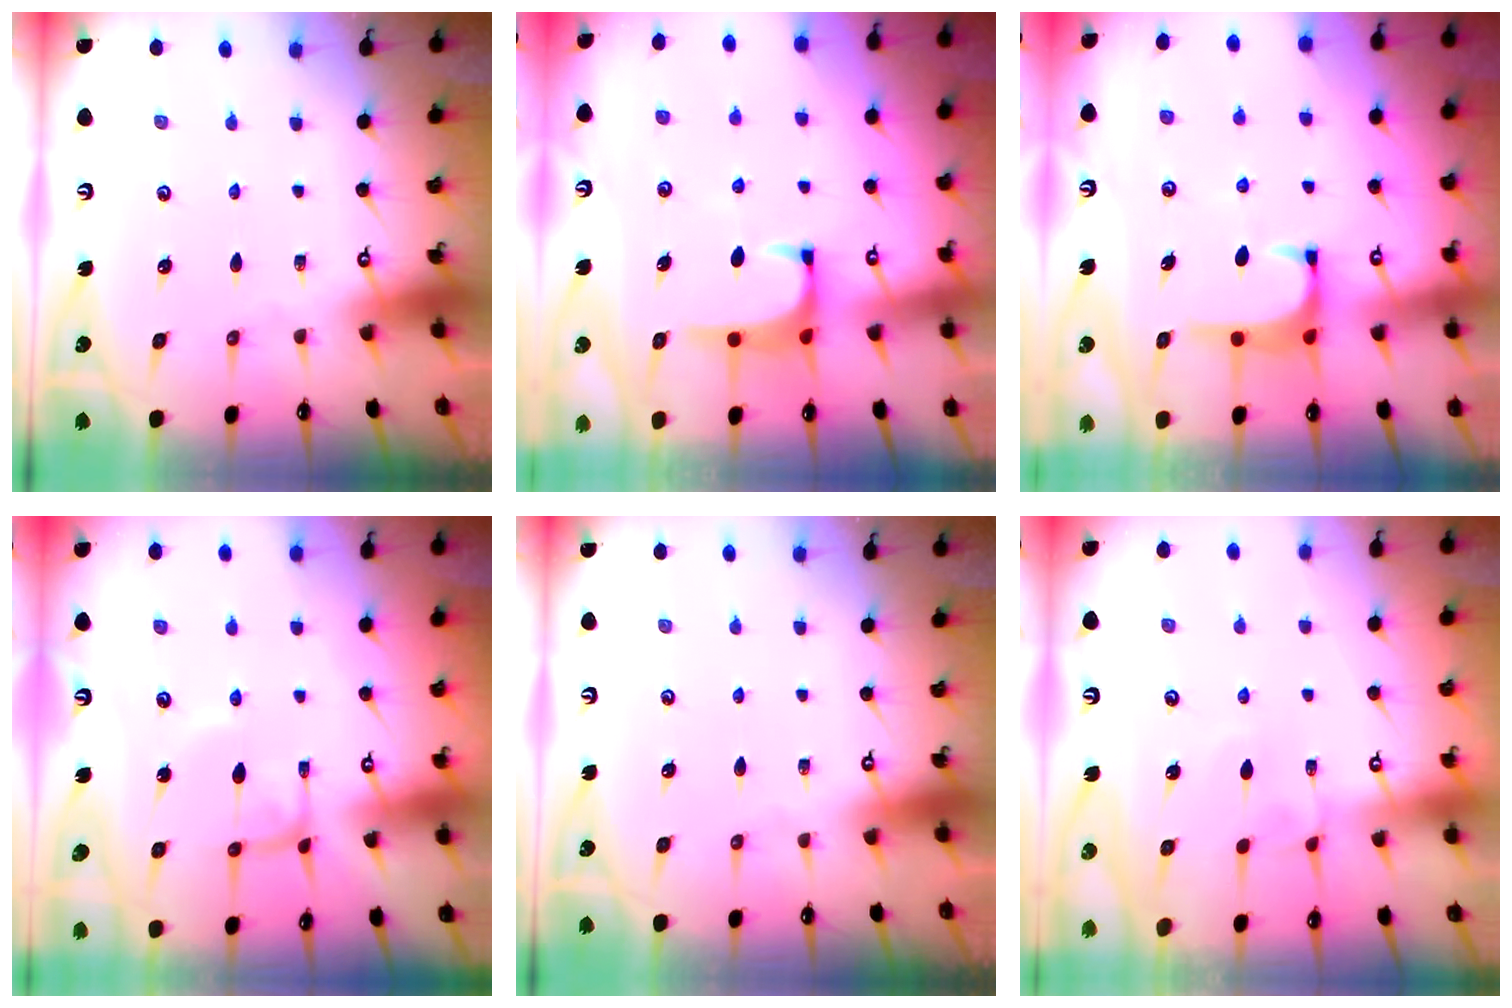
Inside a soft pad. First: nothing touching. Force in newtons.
{"total": 1.0, "press": 0.8, "slide": 0.4}
{"total": 1.2, "press": 1.1, "slide": 0.5}
{"total": 2.1, "press": 2.1, "slide": 0.1}
{"total": 0.0}
{"total": 4.4, "press": 4.4, "slide": 0.2}